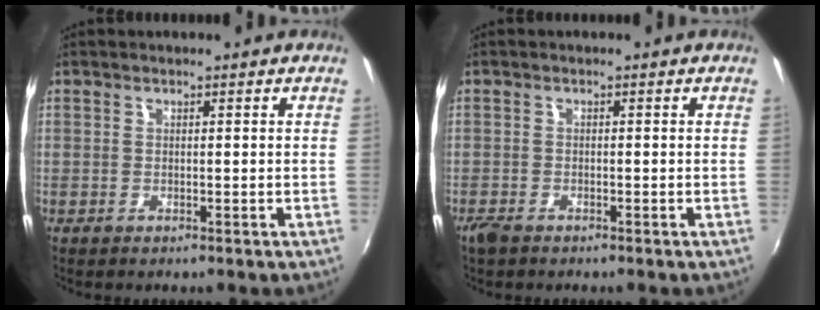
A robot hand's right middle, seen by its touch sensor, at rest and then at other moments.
{"total": 2.1, "force": [-1.7, 0.9, 0.9], "torque": [-0.024, -0.006, -0.033]}